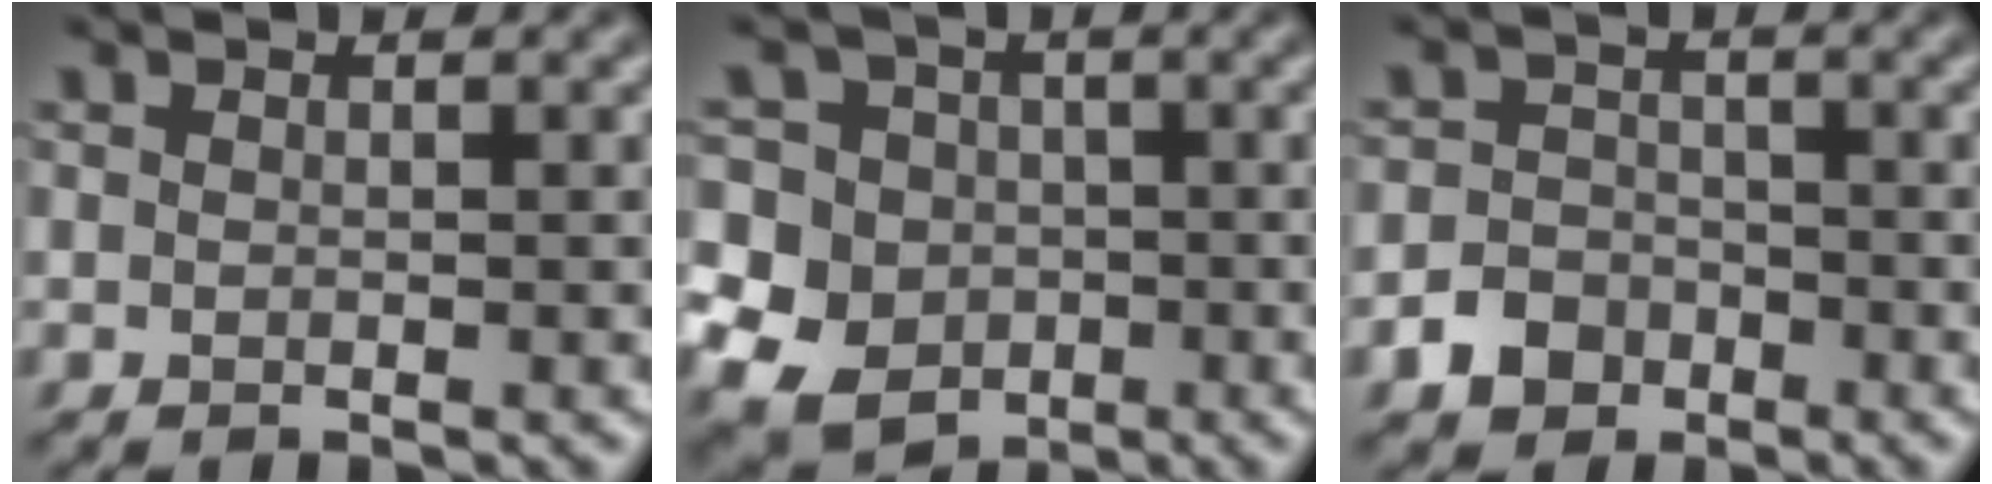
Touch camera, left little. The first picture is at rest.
{"total": 11.6, "force": [-3.3, 10.3, 4.1], "torque": [-0.102, 0.008, -0.094]}
{"total": 3.0, "force": [-1.9, 2.2, 0.8], "torque": [-0.013, 0.003, -0.037]}